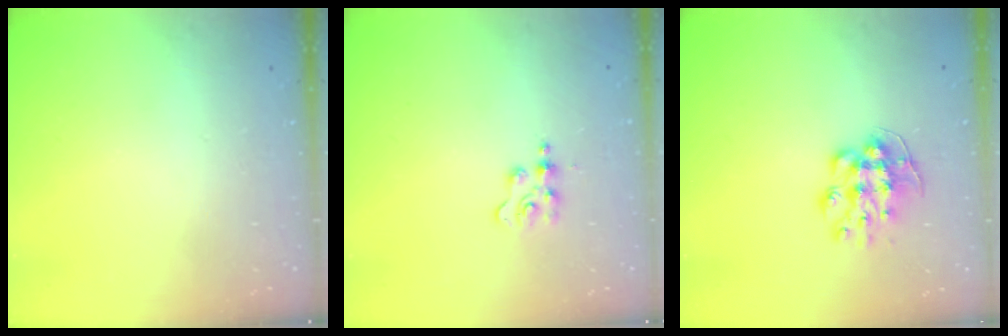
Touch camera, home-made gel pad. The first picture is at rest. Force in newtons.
{"total": 2.3, "press": 2.3, "slide": 0.4}
{"total": 9.8, "press": 9.7, "slide": 0.5}